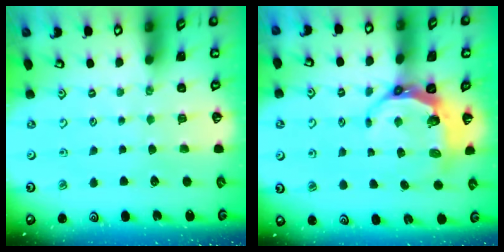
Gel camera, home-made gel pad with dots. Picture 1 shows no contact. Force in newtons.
{"total": 8.0, "press": 6.9, "slide": 3.9}